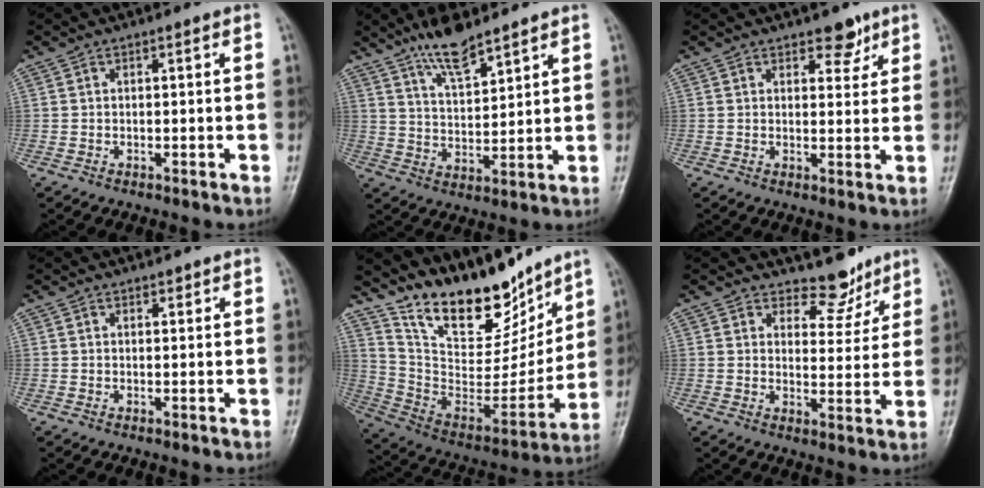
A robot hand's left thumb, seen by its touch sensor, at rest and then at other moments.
{"total": 8.5, "force": [6.6, 2.2, 4.9], "torque": [-0.078, -0.044, 0.127]}
{"total": 4.1, "force": [2.8, 2.1, 2.0], "torque": [-0.001, -0.015, 0.039]}
{"total": 0.9, "force": [0.7, 0.4, 0.3], "torque": [0.001, -0.005, 0.009]}
{"total": 20.8, "force": [16.6, 8.3, 9.4], "torque": [-0.106, -0.099, 0.295]}
{"total": 5.9, "force": [5.1, 2.9, 0.7], "torque": [0.017, -0.045, 0.079]}